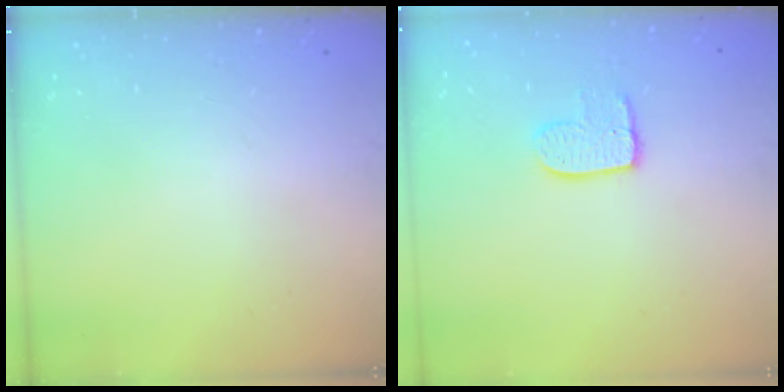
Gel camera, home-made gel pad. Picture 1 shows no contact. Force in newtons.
{"total": 8.1, "press": 8.0, "slide": 0.6}